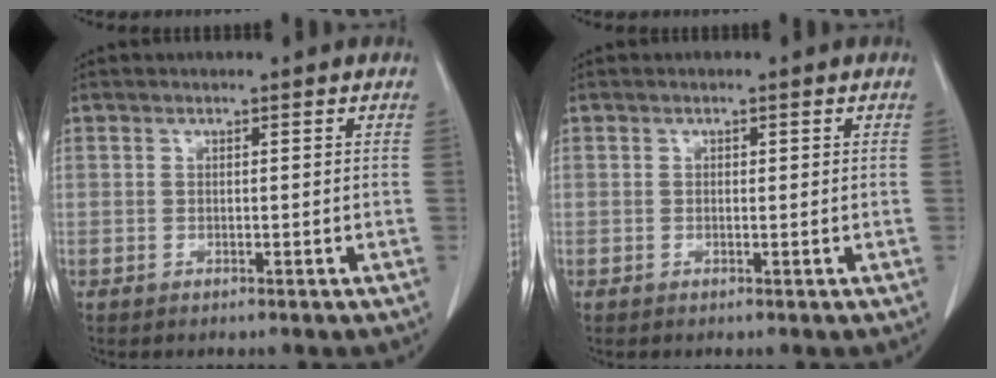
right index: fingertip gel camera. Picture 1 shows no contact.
{"total": 0.7, "force": [0.2, 0.4, 0.5], "torque": [-0.007, 0.000, 0.004]}